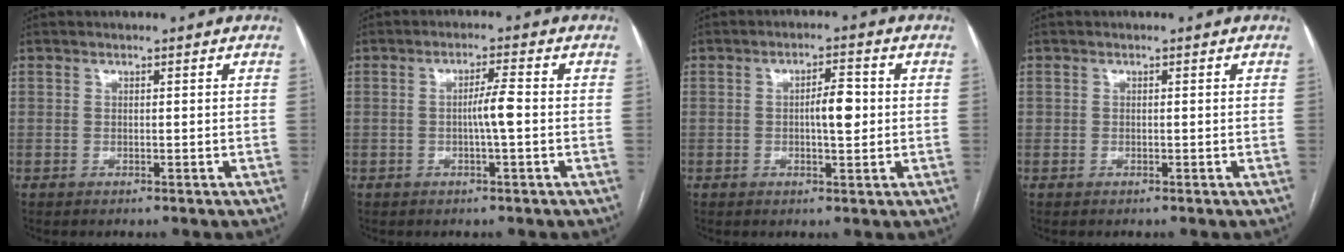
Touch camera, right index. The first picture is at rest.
{"total": 3.5, "force": [-0.4, -0.2, 3.5], "torque": [-0.060, 0.000, -0.008]}
{"total": 4.6, "force": [0.1, 1.2, 4.4], "torque": [-0.070, 0.007, 0.000]}
{"total": 0.0}